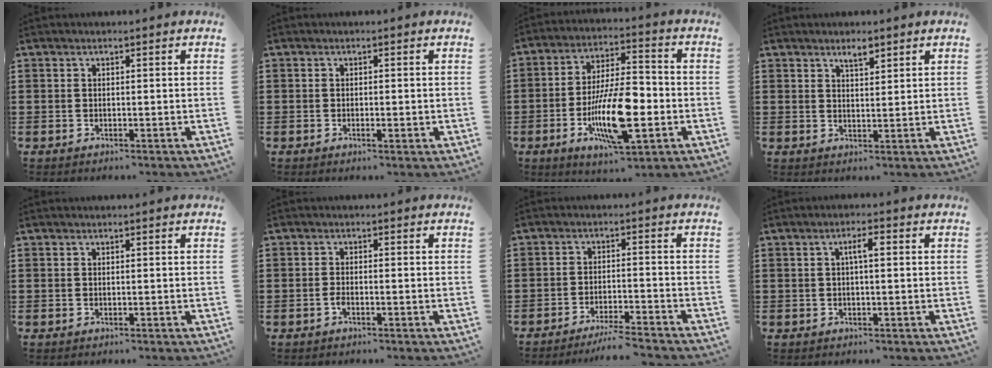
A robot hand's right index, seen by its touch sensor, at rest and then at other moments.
{"total": 0.8, "force": [-0.2, 0.2, 0.8], "torque": [-0.014, -0.004, -0.003]}
{"total": 14.7, "force": [-4.1, 5.1, 13.1], "torque": [-0.247, -0.007, -0.073]}
{"total": 2.4, "force": [1.9, 0.7, 1.3], "torque": [-0.020, -0.001, 0.031]}
{"total": 0.0}
{"total": 1.4, "force": [-0.9, 0.2, 1.1], "torque": [-0.028, -0.005, -0.018]}
{"total": 3.9, "force": [-3.7, -0.6, 1.2], "torque": [-0.023, -0.007, -0.074]}
{"total": 2.6, "force": [0.3, 0.6, 2.5], "torque": [-0.049, 0.007, 0.001]}